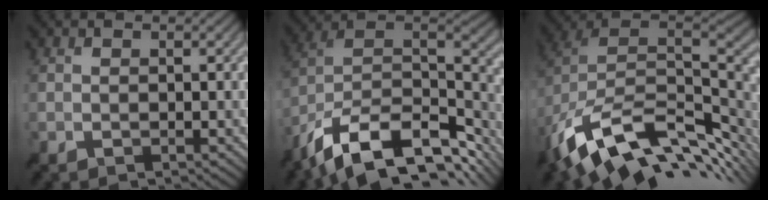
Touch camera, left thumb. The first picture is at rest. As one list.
[{"total": 16.3, "force": [-9.6, 7.8, 10.7], "torque": [-0.250, -0.019, -0.153]}, {"total": 15.5, "force": [-4.3, 9.4, 11.5], "torque": [-0.243, -0.025, -0.062]}]